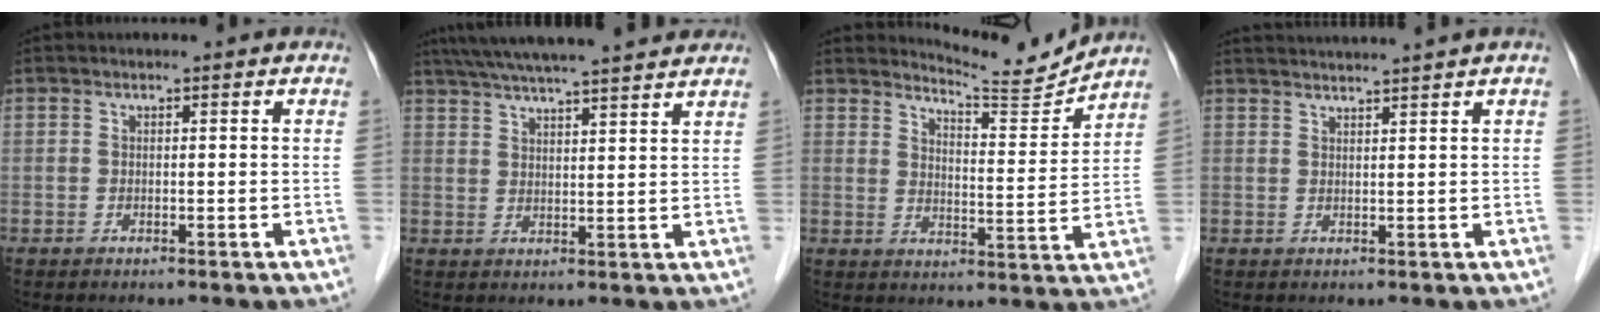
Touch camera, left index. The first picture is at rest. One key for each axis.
{"total": 17.7, "fx": 15.5, "fy": 1.0, "fz": 8.5, "tx": -0.144, "ty": 0.043, "tz": 0.217}
{"total": 7.3, "fx": 7.2, "fy": -0.9, "fz": -0.6, "tx": -0.012, "ty": -0.031, "tz": 0.110}
{"total": 5.5, "fx": 4.9, "fy": -1.7, "fz": 1.7, "tx": -0.021, "ty": 0.015, "tz": 0.073}